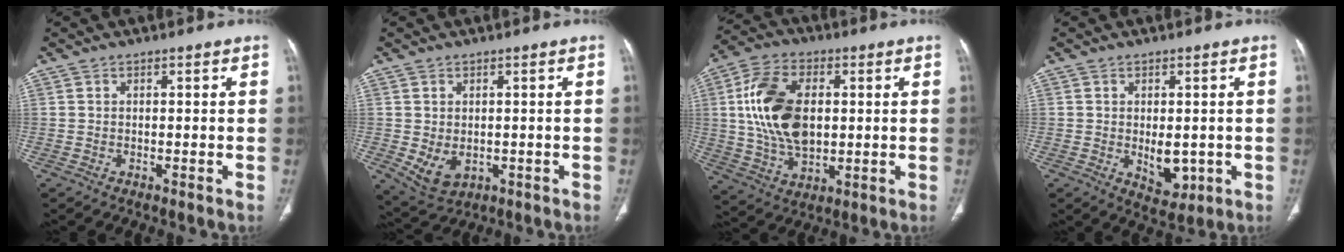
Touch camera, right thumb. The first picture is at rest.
{"total": 5.8, "force": [-0.8, 4.1, 4.0], "torque": [-0.064, -0.007, 0.009]}
{"total": 16.6, "force": [2.1, 10.2, 13.0], "torque": [-0.238, 0.001, 0.043]}
{"total": 5.6, "force": [-0.7, 3.4, 4.4], "torque": [-0.045, -0.011, 0.003]}